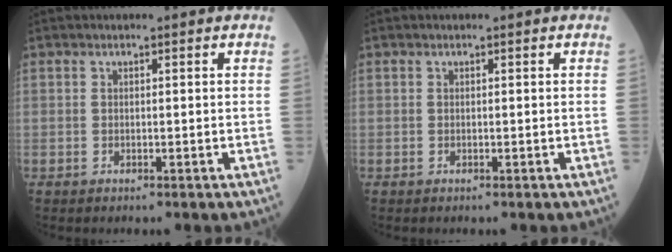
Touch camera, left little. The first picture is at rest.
{"total": 0.0}